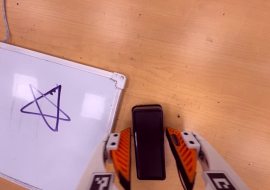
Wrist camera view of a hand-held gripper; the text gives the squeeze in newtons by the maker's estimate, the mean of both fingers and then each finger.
{"total": 0.0}